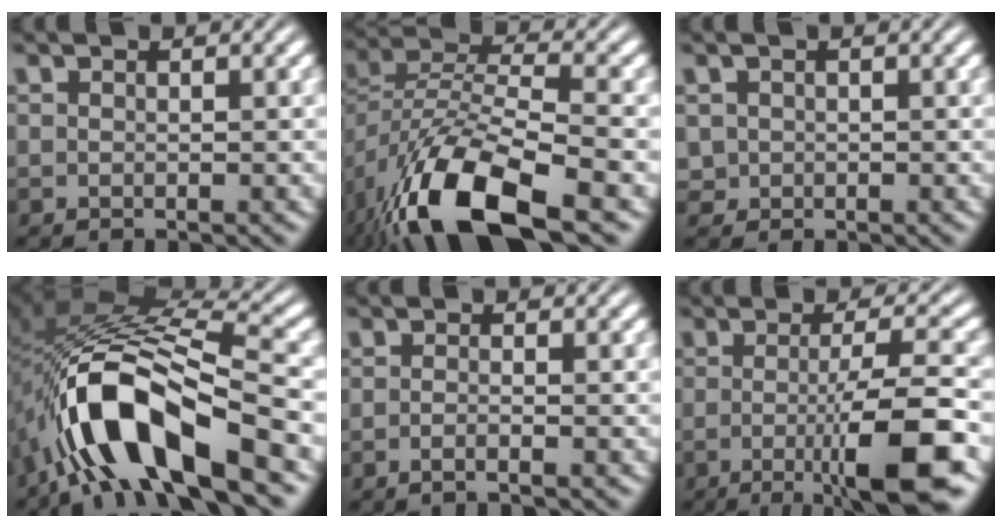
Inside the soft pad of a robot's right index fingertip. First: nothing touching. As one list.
[{"total": 9.3, "force": [-3.4, 4.3, 7.4], "torque": [-0.156, -0.037, -0.035]}, {"total": 2.0, "force": [0.0, 1.9, 0.7], "torque": [-0.025, -0.017, 0.009]}, {"total": 12.6, "force": [-1.9, 6.3, 10.8], "torque": [-0.219, -0.009, -0.032]}, {"total": 1.5, "force": [-1.3, -0.4, 0.8], "torque": [-0.016, -0.002, -0.023]}, {"total": 7.9, "force": [-2.8, 0.8, 7.4], "torque": [-0.092, -0.004, -0.042]}]